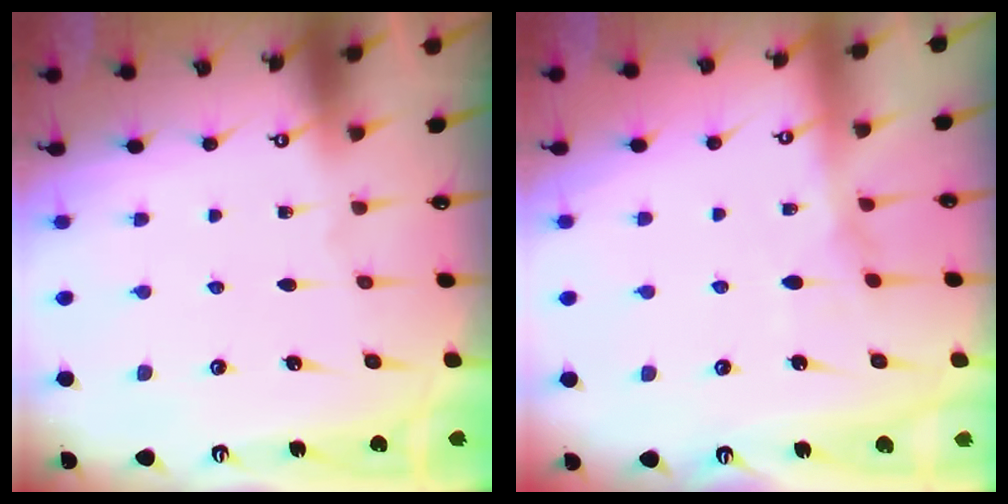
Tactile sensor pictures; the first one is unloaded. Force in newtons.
{"total": 6.8, "press": 6.8, "slide": 0.8}